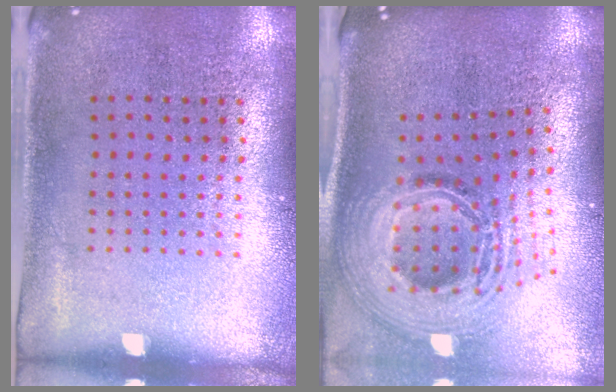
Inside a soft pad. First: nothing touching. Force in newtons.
{"total": 2.7, "press": 1.8, "slide": 2.0}